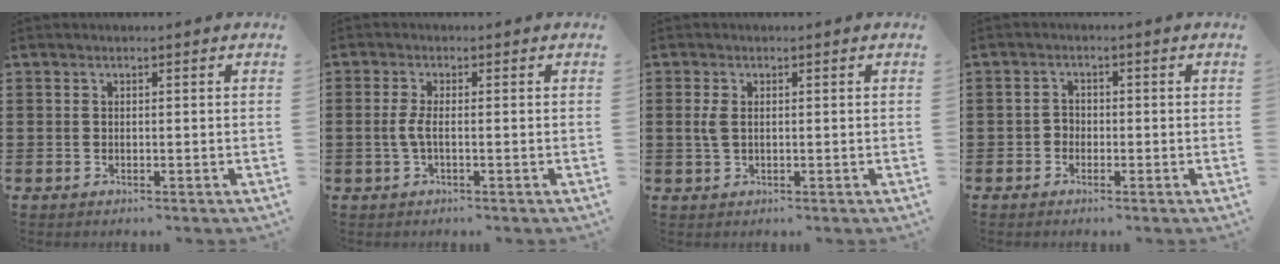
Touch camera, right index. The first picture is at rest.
{"total": 2.7, "force": [-0.5, 0.5, 2.6], "torque": [-0.071, -0.009, -0.017]}
{"total": 2.4, "force": [0.3, 1.3, 2.0], "torque": [-0.057, -0.001, -0.001]}
{"total": 1.5, "force": [-1.0, 1.1, 0.4], "torque": [-0.011, 0.002, -0.022]}